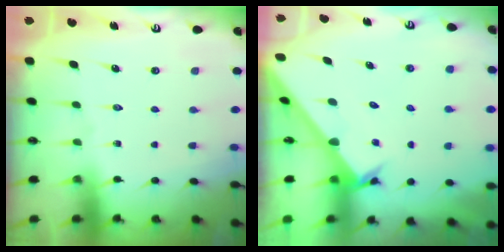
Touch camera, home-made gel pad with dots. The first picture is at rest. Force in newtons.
{"total": 2.5, "press": 2.5, "slide": 0.2}